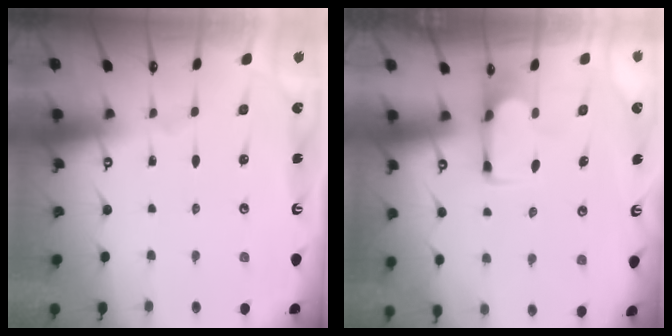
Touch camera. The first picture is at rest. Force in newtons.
{"total": 1.9, "press": 1.7, "slide": 0.7}